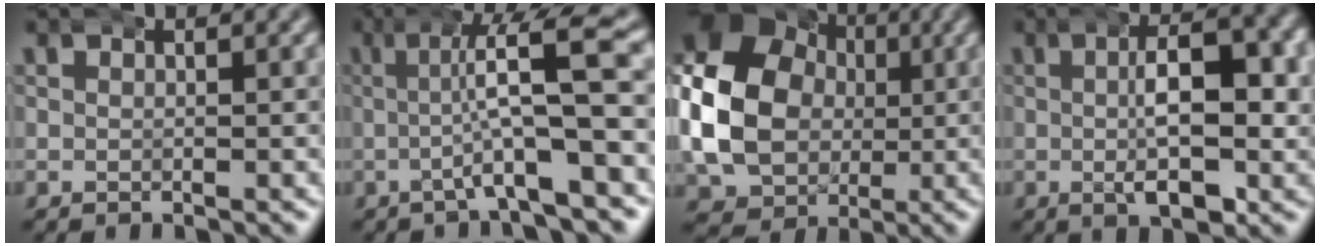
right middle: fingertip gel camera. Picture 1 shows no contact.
{"total": 4.9, "force": [0.0, 0.1, 4.9], "torque": [-0.072, 0.015, -0.007]}
{"total": 12.4, "force": [0.2, 9.9, 7.5], "torque": [-0.159, -0.018, 0.009]}
{"total": 8.5, "force": [0.1, 3.5, 7.8], "torque": [-0.107, 0.005, 0.000]}